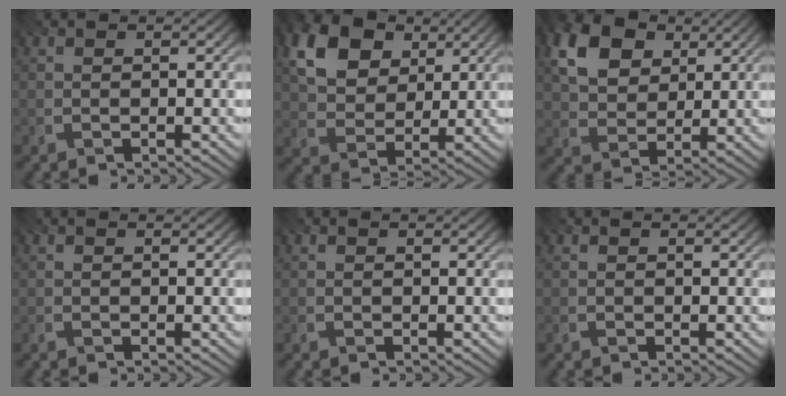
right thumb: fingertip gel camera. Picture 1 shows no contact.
{"total": 15.5, "force": [7.4, 10.8, 8.4], "torque": [-0.213, 0.029, 0.145]}
{"total": 10.9, "force": [4.7, 7.3, 6.5], "torque": [-0.159, 0.014, 0.072]}
{"total": 0.0}
{"total": 0.0}
{"total": 0.0}